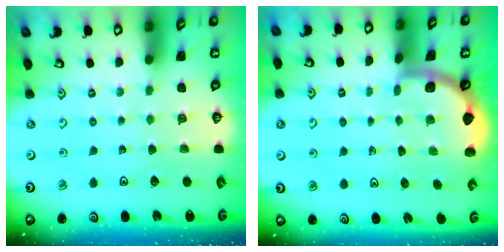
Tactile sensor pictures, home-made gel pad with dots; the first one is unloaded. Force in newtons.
{"total": 1.8, "press": 1.8, "slide": 0.0}